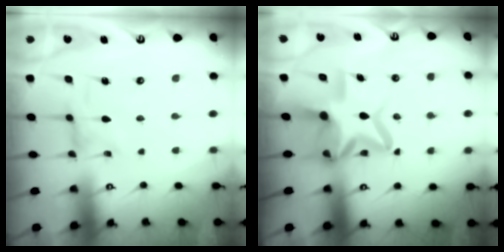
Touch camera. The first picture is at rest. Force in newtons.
{"total": 13.2, "press": 13.0, "slide": 2.3}